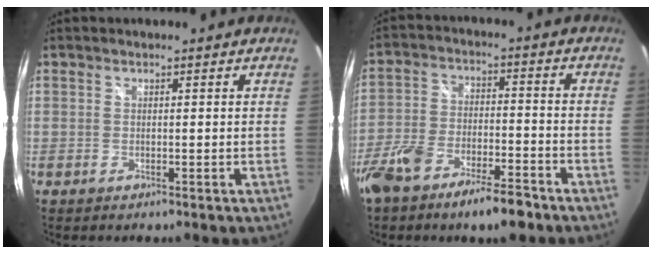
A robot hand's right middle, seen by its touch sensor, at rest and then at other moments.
{"total": 12.1, "force": [-8.6, 3.8, 7.7], "torque": [-0.168, -0.012, -0.153]}